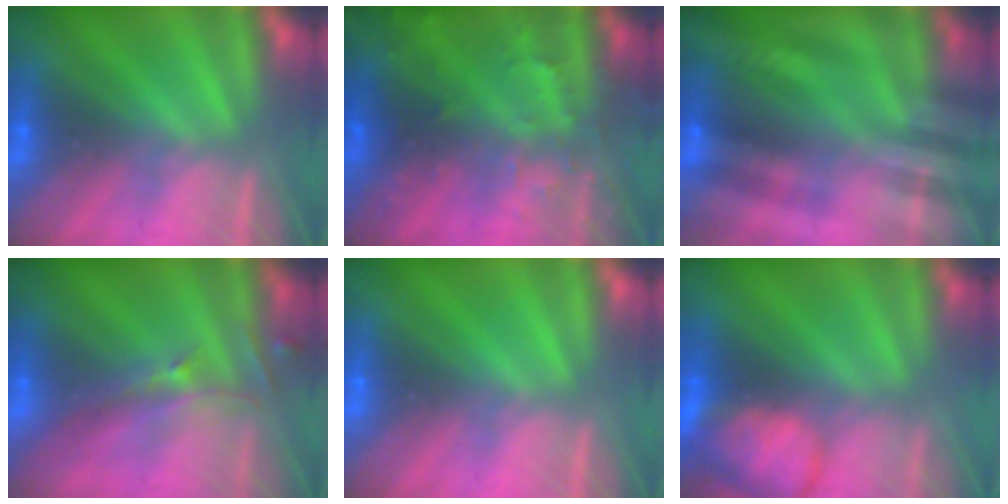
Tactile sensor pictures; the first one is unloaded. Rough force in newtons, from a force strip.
{"total": 9.3}
{"total": 2.6}
{"total": 2.6}
{"total": 0.0}
{"total": 7.3}